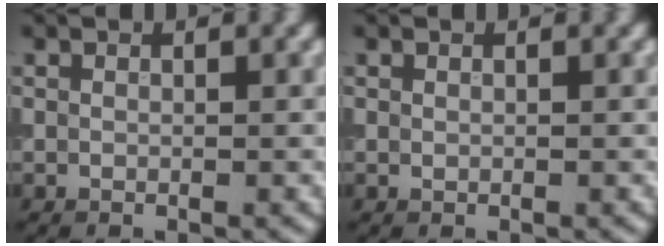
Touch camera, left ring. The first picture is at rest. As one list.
[{"total": 0.0}]